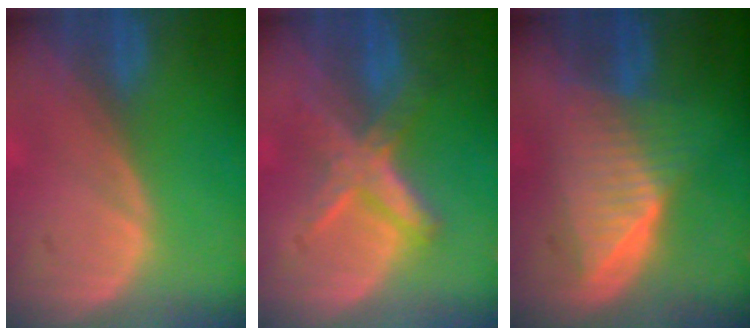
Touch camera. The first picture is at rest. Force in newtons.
{"total": 6.5, "press": 5.8, "slide": 3.0}
{"total": 6.9, "press": 6.9, "slide": 0.2}